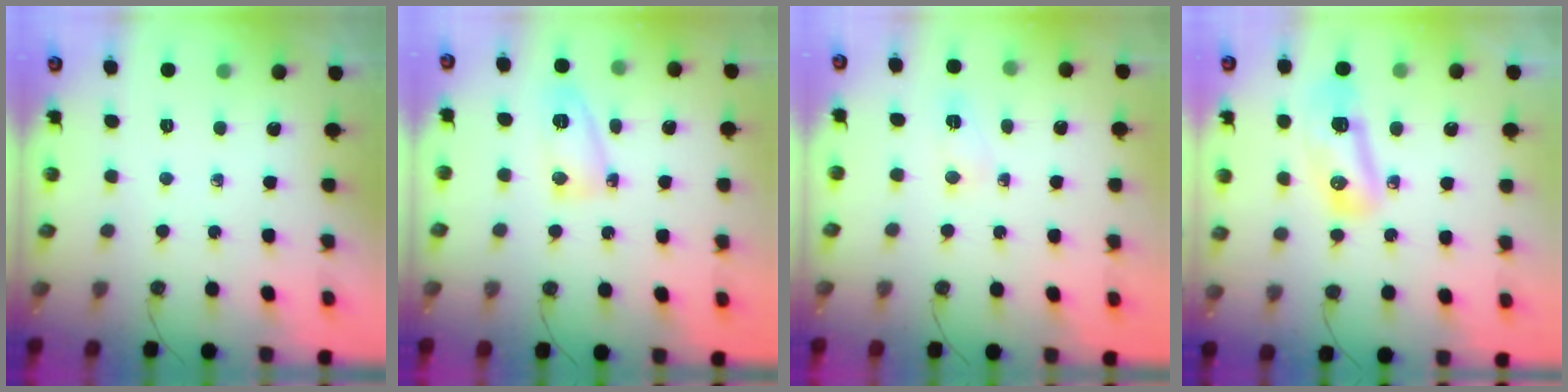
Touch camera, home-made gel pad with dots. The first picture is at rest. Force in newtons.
{"total": 6.0, "press": 5.8, "slide": 1.2}
{"total": 2.7, "press": 2.7, "slide": 0.4}
{"total": 17.6, "press": 12.4, "slide": 12.5}